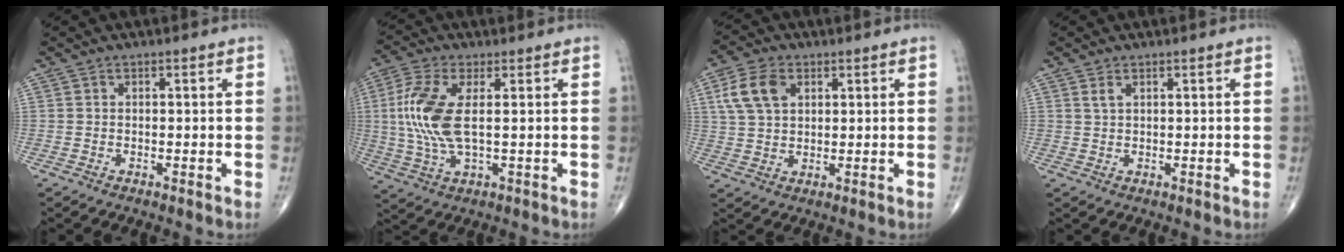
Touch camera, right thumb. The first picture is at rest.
{"total": 11.3, "force": [1.3, 4.4, 10.3], "torque": [-0.251, -0.002, 0.026]}
{"total": 8.1, "force": [2.9, 5.3, 5.4], "torque": [-0.103, 0.000, 0.057]}
{"total": 1.4, "force": [0.8, 0.6, 0.9], "torque": [-0.018, 0.003, 0.021]}